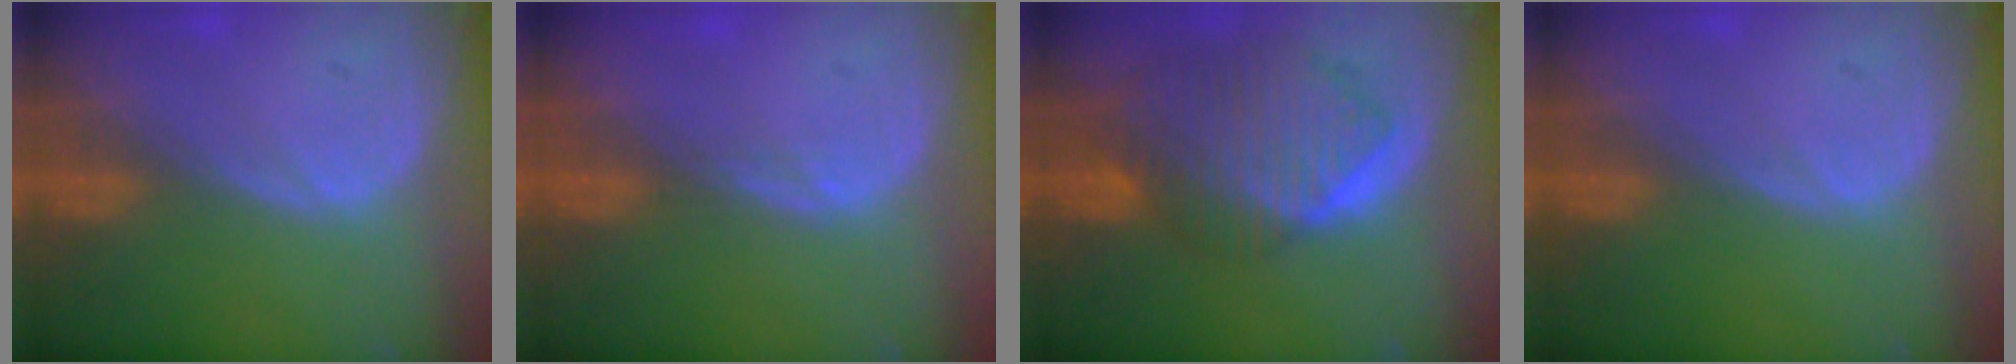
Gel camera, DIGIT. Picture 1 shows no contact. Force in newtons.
{"total": 1.0, "press": 0.8, "slide": 0.7}
{"total": 10.2, "press": 8.9, "slide": 5.1}
{"total": 0.0}